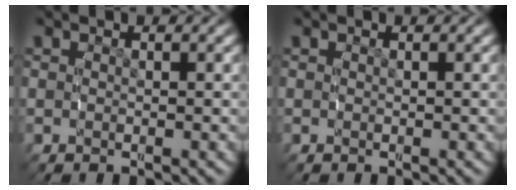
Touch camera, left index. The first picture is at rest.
{"total": 0.0}